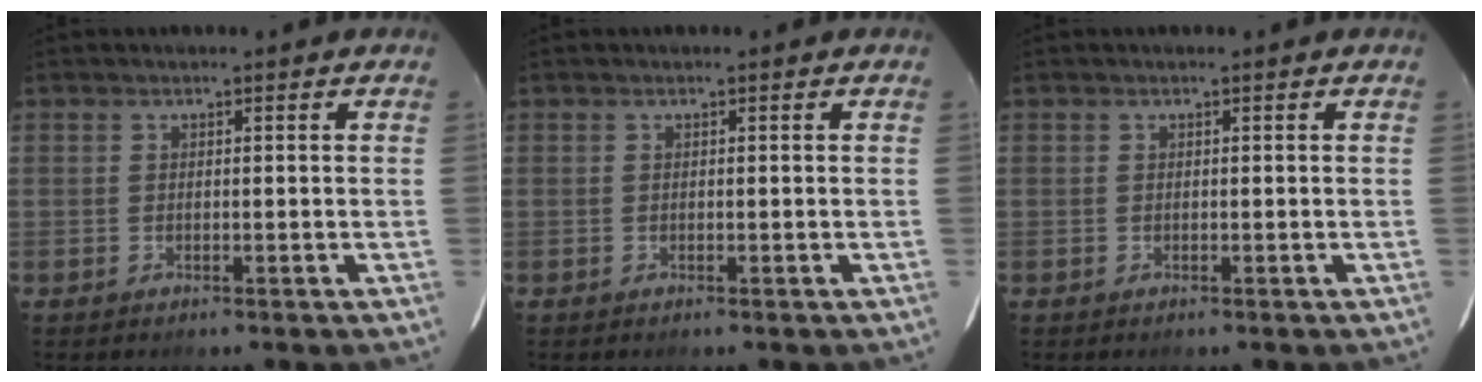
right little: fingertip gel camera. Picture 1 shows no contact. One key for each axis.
{"total": 0.0}
{"total": 0.0}